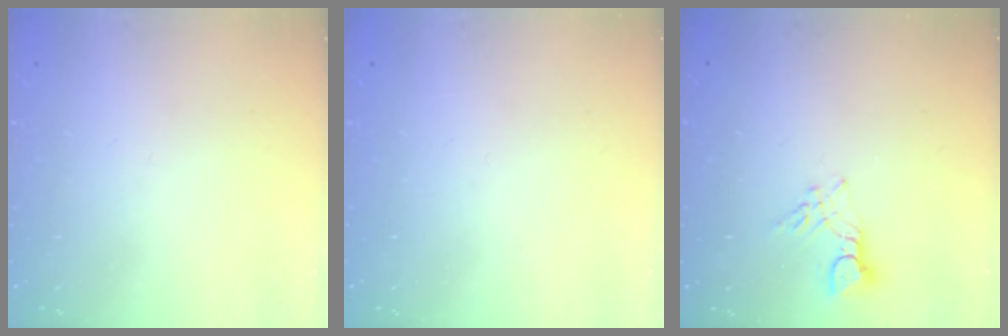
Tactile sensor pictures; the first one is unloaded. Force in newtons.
{"total": 0.0}
{"total": 3.7, "press": 3.7, "slide": 0.6}